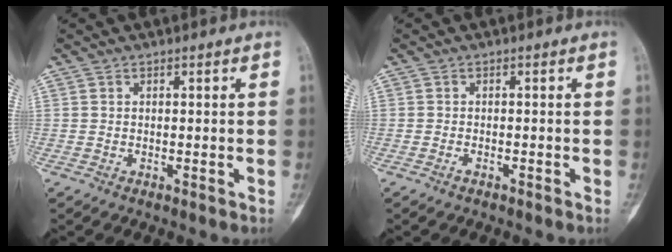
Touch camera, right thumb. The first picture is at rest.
{"total": 0.6, "force": [-0.4, 0.2, 0.4], "torque": [-0.010, 0.004, -0.006]}